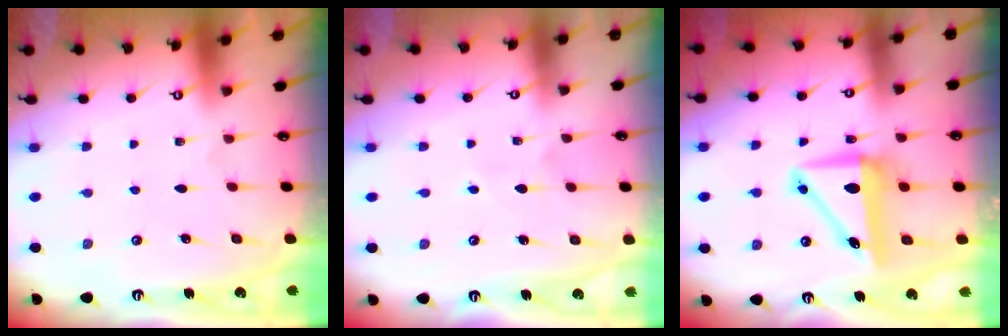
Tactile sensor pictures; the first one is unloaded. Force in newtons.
{"total": 4.9, "press": 4.9, "slide": 0.5}
{"total": 9.2, "press": 8.9, "slide": 2.4}